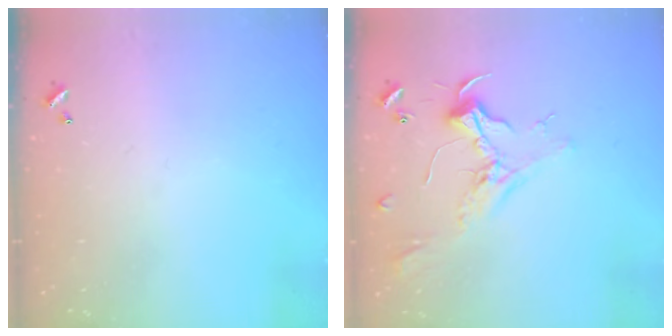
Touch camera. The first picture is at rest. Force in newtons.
{"total": 2.3, "press": 2.2, "slide": 0.9}